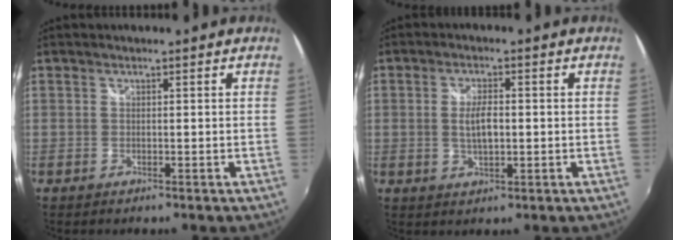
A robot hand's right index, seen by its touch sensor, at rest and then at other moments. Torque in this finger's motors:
{"motor_torque": [1.03, 0.65, 0.15, 0.03]}